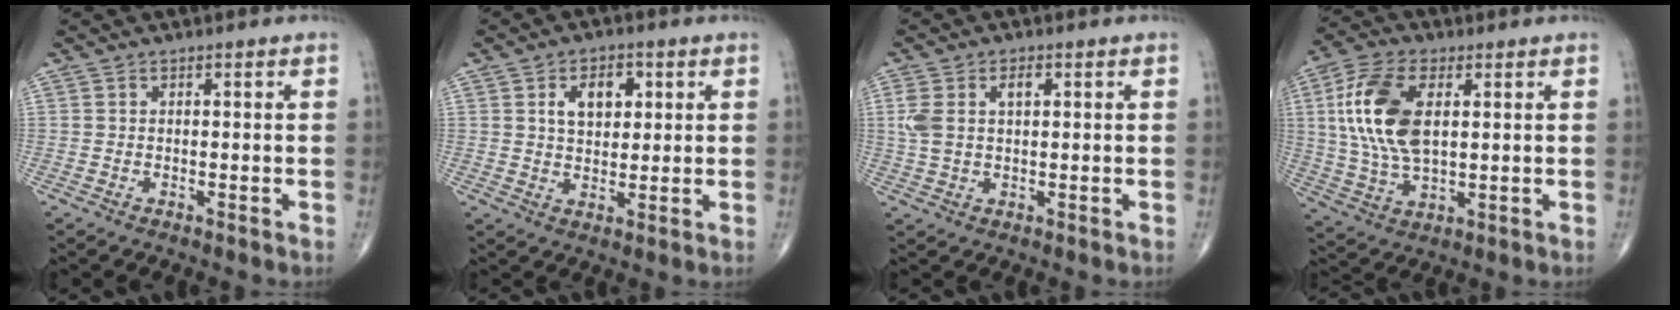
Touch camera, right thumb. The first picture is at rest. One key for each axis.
{"total": 6.8, "fx": 2.2, "fy": 4.2, "fz": 4.8, "tx": -0.053, "ty": -0.006, "tz": 0.035}
{"total": 5.9, "fx": 1.5, "fy": 3.2, "fz": 4.7, "tx": -0.111, "ty": 0.015, "tz": 0.034}
{"total": 15.1, "fx": 3.1, "fy": 7.8, "fz": 12.6, "tx": -0.260, "ty": -0.001, "tz": 0.059}